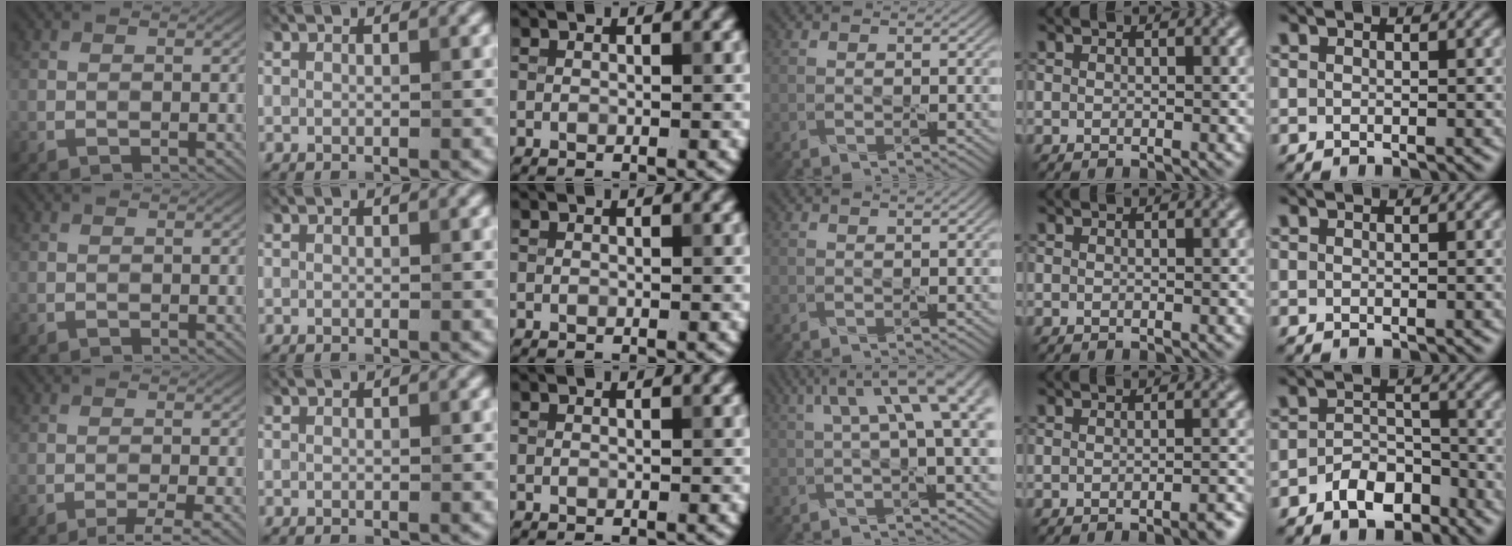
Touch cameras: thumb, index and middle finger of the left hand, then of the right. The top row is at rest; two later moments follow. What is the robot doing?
{"motion": "pour", "object": "sugar"}